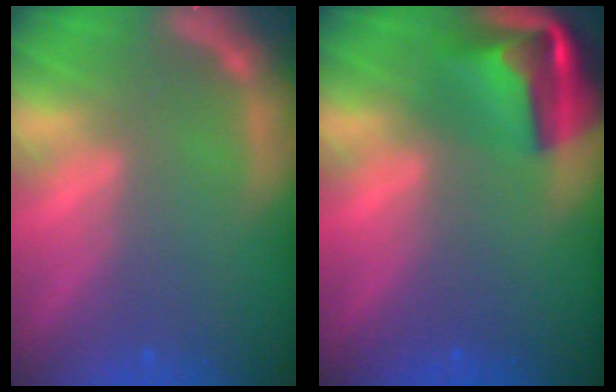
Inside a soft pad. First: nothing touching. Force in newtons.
{"total": 7.4}